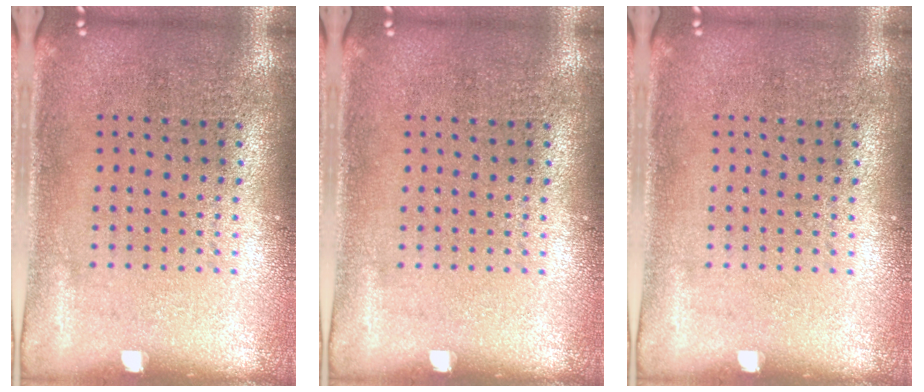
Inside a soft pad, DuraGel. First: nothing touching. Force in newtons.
{"total": 0.0}
{"total": 0.0}